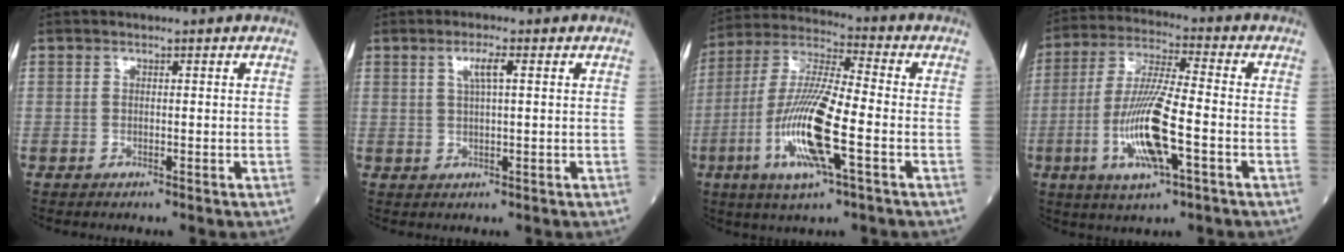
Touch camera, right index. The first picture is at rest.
{"total": 2.9, "force": [1.1, 0.2, 2.7], "torque": [-0.052, 0.004, 0.020]}
{"total": 15.3, "force": [-4.6, 1.7, 14.6], "torque": [-0.300, -0.011, -0.087]}
{"total": 13.6, "force": [-3.9, 1.7, 12.9], "torque": [-0.264, -0.010, -0.072]}